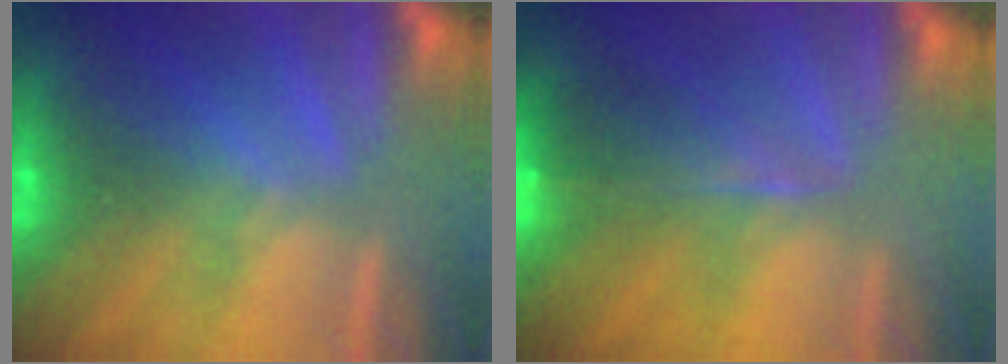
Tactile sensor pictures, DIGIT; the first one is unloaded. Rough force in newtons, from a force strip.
{"total": 7.8}